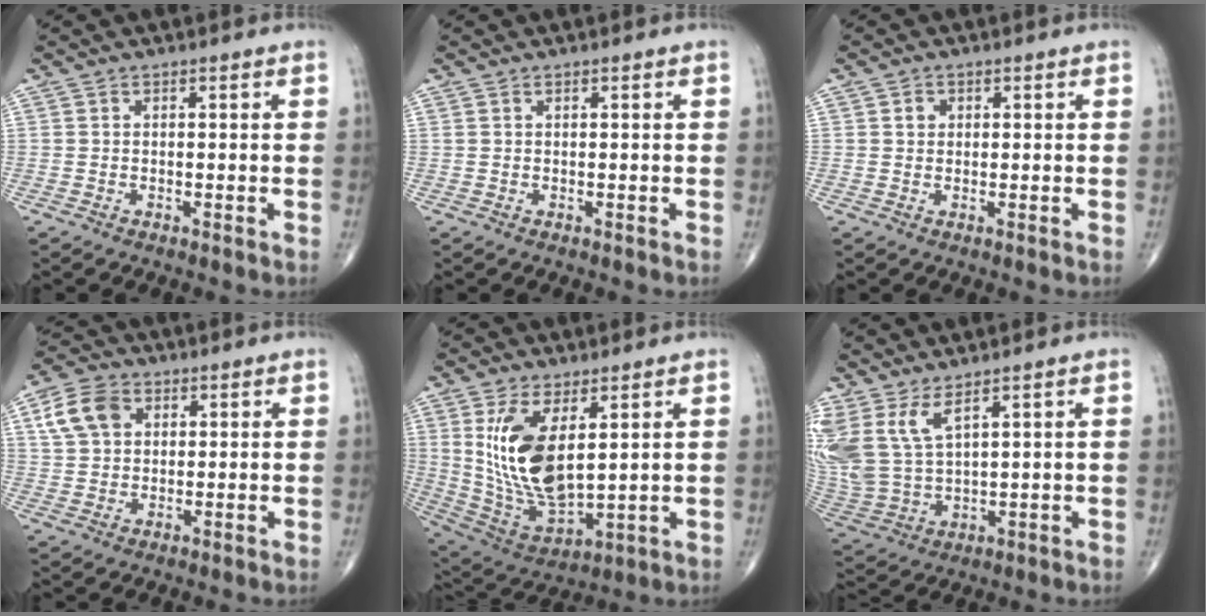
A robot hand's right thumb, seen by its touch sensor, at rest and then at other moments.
{"total": 0.0}
{"total": 1.0, "force": [0.2, 1.0, 0.3], "torque": [0.001, 0.001, 0.002]}
{"total": 8.2, "force": [2.8, 5.9, 5.0], "torque": [-0.084, 0.004, 0.050]}
{"total": 15.7, "force": [4.2, 7.3, 13.2], "torque": [-0.248, -0.024, 0.104]}
{"total": 12.3, "force": [7.1, 5.4, 8.5], "torque": [-0.186, -0.033, 0.164]}